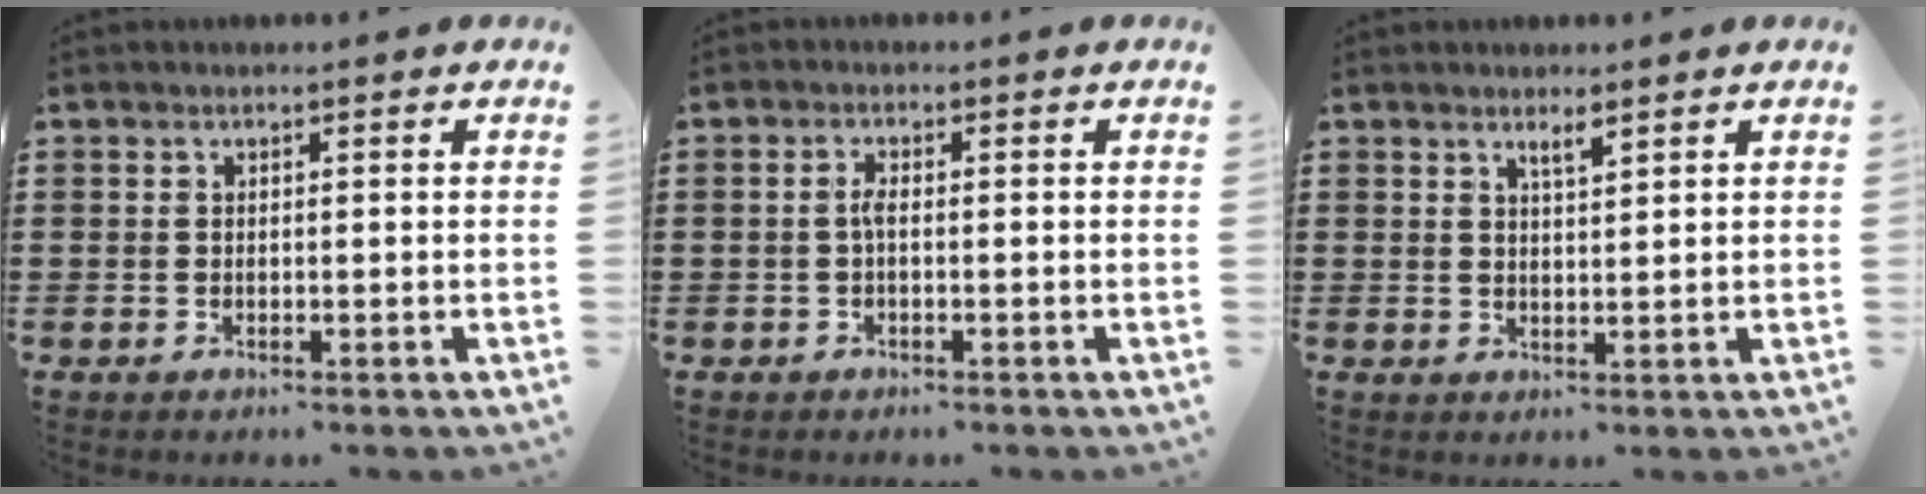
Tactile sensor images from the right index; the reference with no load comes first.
{"total": 1.7, "force": [-0.3, 0.5, 1.6], "torque": [-0.040, -0.001, -0.009]}
{"total": 2.0, "force": [1.6, 0.3, 1.1], "torque": [-0.015, -0.002, 0.025]}